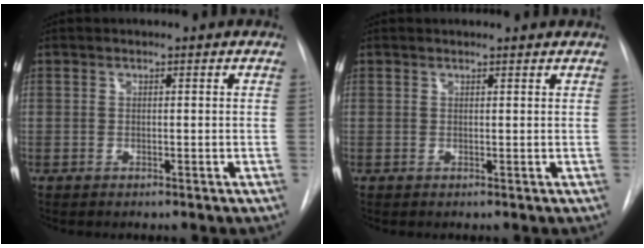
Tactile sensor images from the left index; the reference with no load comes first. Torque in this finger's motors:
{"motor_torque": [0.27, -0.23, 0.04, 0.01]}